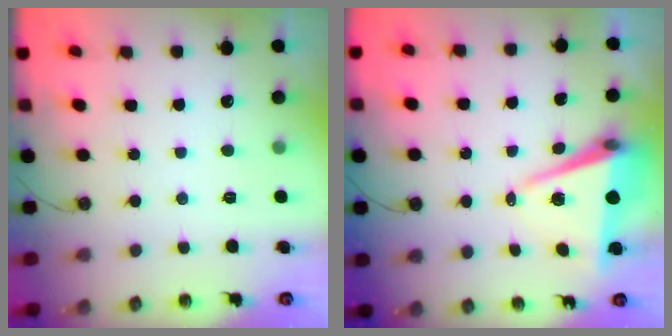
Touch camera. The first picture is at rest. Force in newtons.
{"total": 7.4, "press": 6.2, "slide": 4.1}